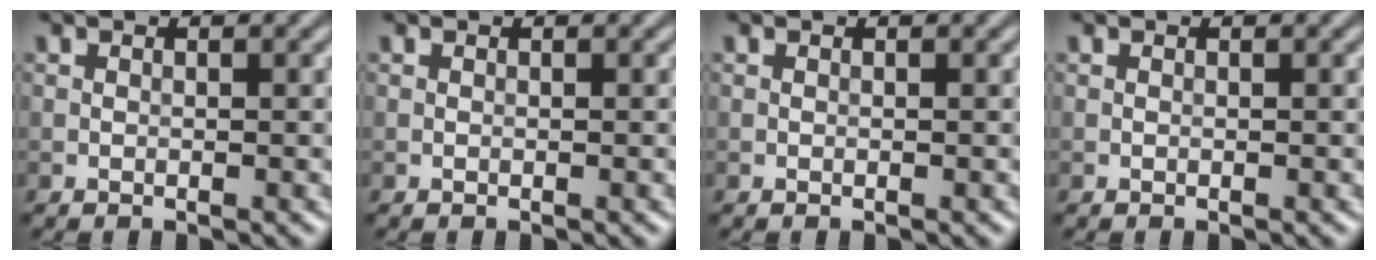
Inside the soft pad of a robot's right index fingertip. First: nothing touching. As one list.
[{"total": 0.0}, {"total": 0.0}, {"total": 0.0}]